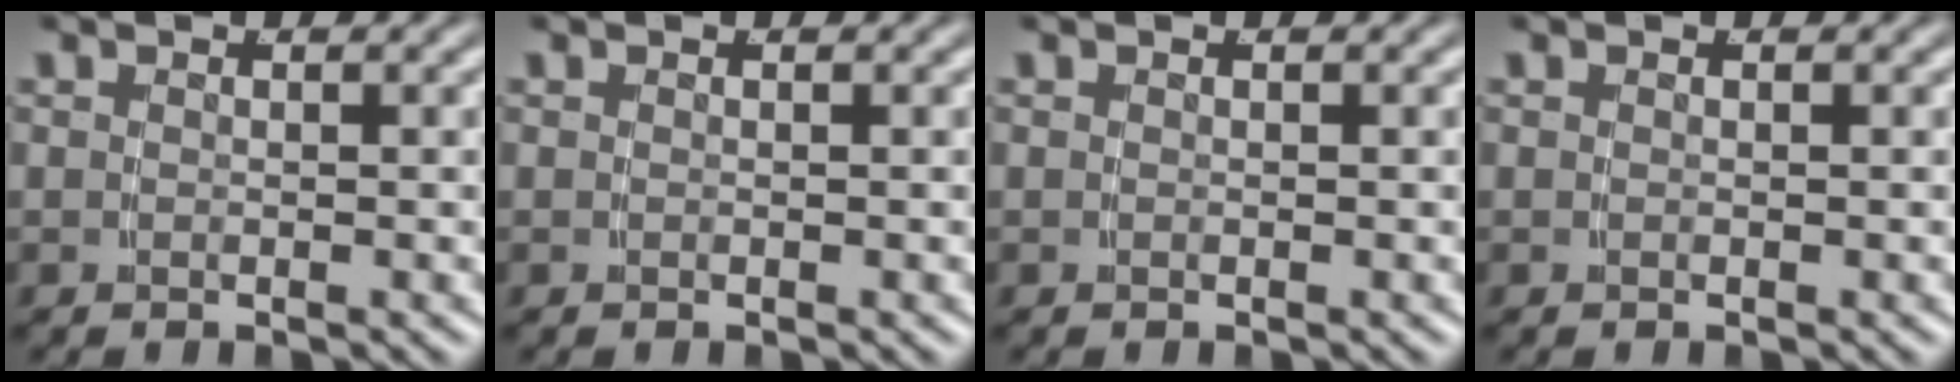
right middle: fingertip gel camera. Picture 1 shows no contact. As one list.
[{"total": 0.0}, {"total": 0.0}, {"total": 0.0}]